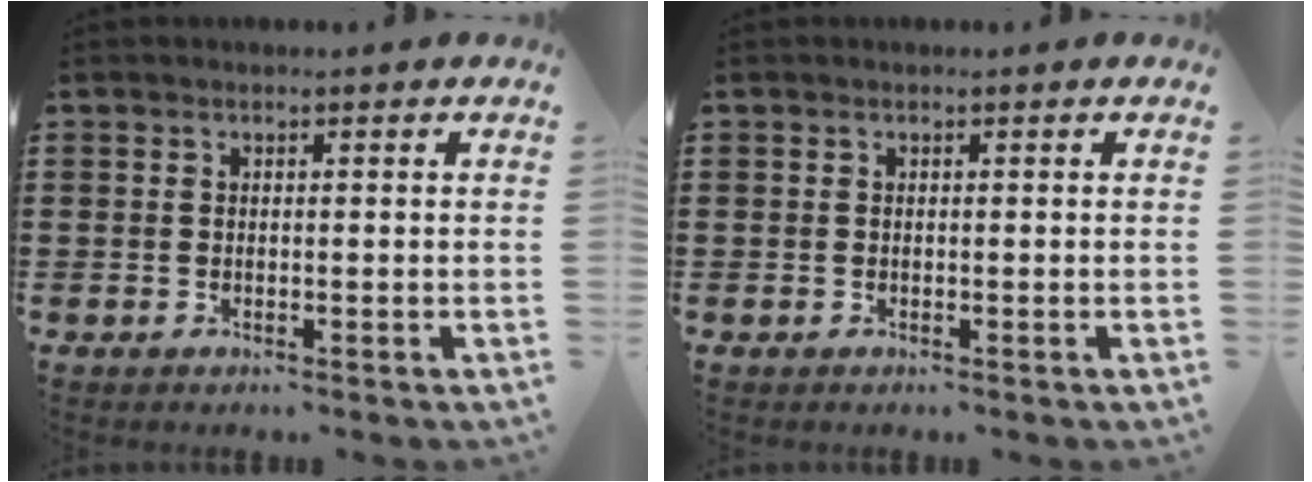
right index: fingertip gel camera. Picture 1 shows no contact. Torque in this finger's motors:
{"motor_torque": [1.52, 0.61, 0.00, 0.00]}